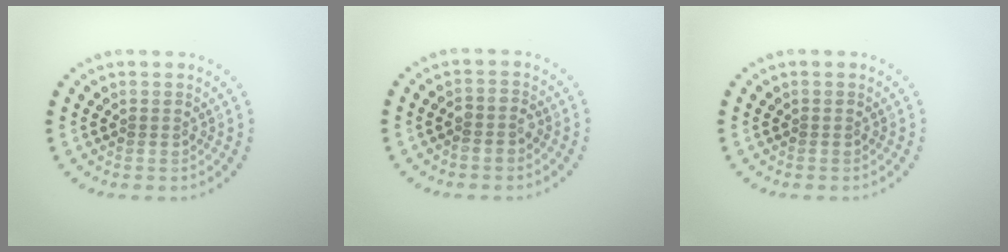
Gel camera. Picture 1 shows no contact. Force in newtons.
{"total": 1.7, "press": 1.5, "slide": 0.8}
{"total": 0.0}